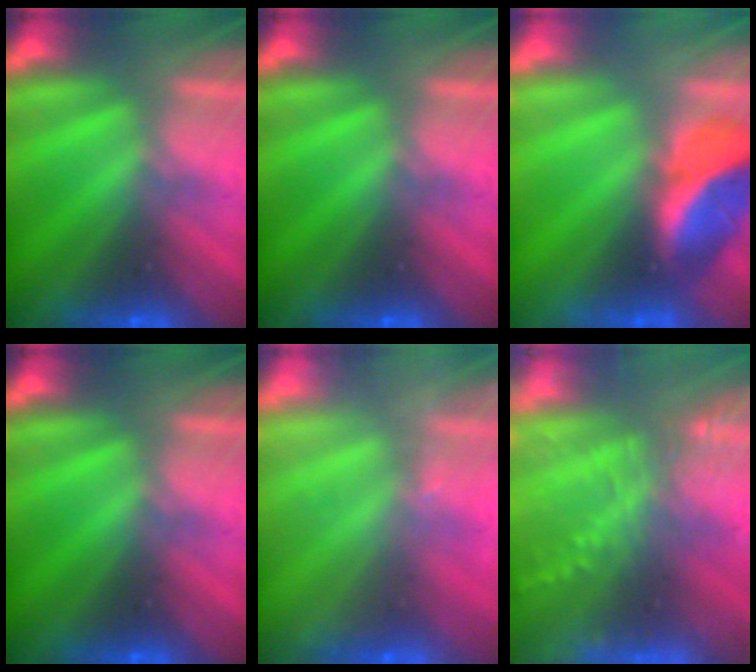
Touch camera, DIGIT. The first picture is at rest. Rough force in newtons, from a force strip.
{"total": 0.0}
{"total": 2.6}
{"total": 0.0}
{"total": 2.2}
{"total": 7.3}